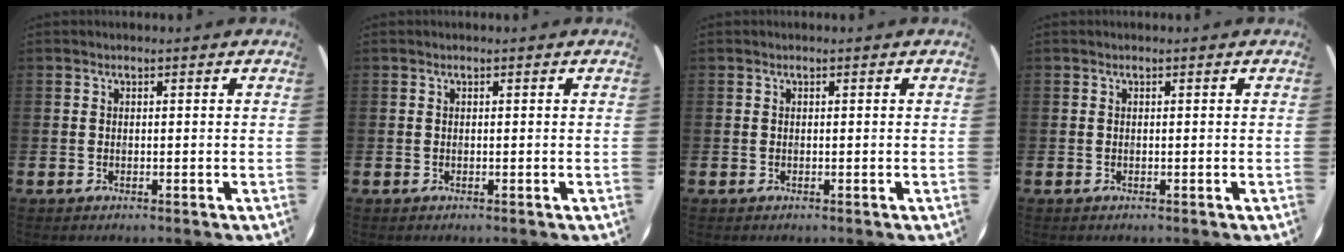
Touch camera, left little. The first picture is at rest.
{"total": 0.0}
{"total": 0.0}
{"total": 0.0}